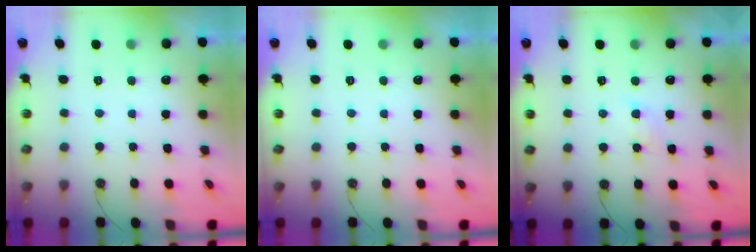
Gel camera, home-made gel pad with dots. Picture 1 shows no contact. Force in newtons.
{"total": 0.0}
{"total": 2.9, "press": 2.9, "slide": 0.5}